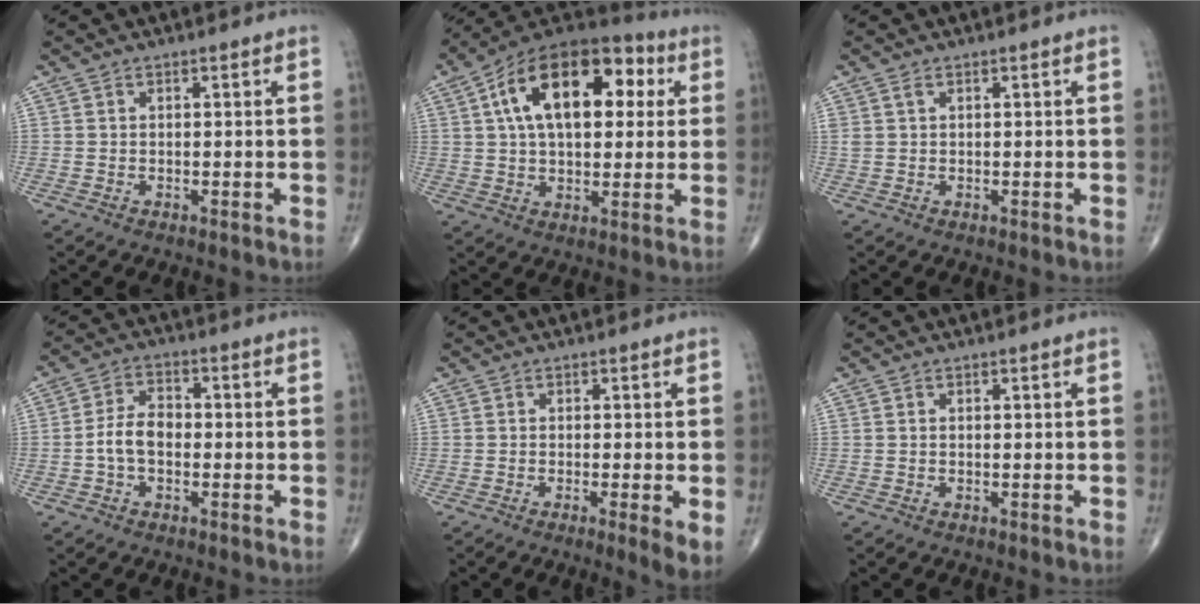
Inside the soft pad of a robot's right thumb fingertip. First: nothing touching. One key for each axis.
{"total": 21.5, "fx": 5.7, "fy": 12.0, "fz": 17.0, "tx": -0.246, "ty": 0.026, "tz": 0.079}
{"total": 1.1, "fx": 0.6, "fy": 0.6, "fz": 0.7, "tx": -0.017, "ty": 0.006, "tz": 0.015}
{"total": 5.8, "fx": -1.1, "fy": 3.6, "fz": 4.3, "tx": -0.076, "ty": 0.023, "tz": -0.029}
{"total": 3.8, "fx": -0.8, "fy": 0.4, "fz": 3.7, "tx": -0.065, "ty": -0.014, "tz": -0.018}
{"total": 0.0}